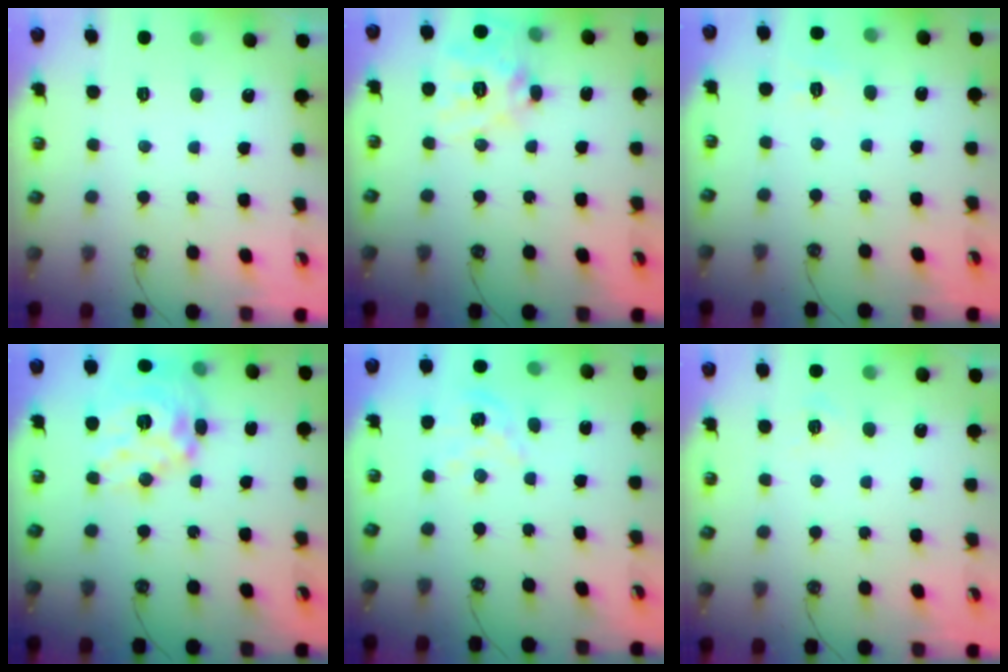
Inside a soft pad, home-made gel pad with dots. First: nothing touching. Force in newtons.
{"total": 15.4, "press": 15.2, "slide": 2.1}
{"total": 2.5, "press": 2.5, "slide": 0.5}
{"total": 18.5, "press": 18.5, "slide": 1.6}
{"total": 3.5, "press": 3.5, "slide": 0.2}
{"total": 3.8, "press": 3.8, "slide": 0.5}